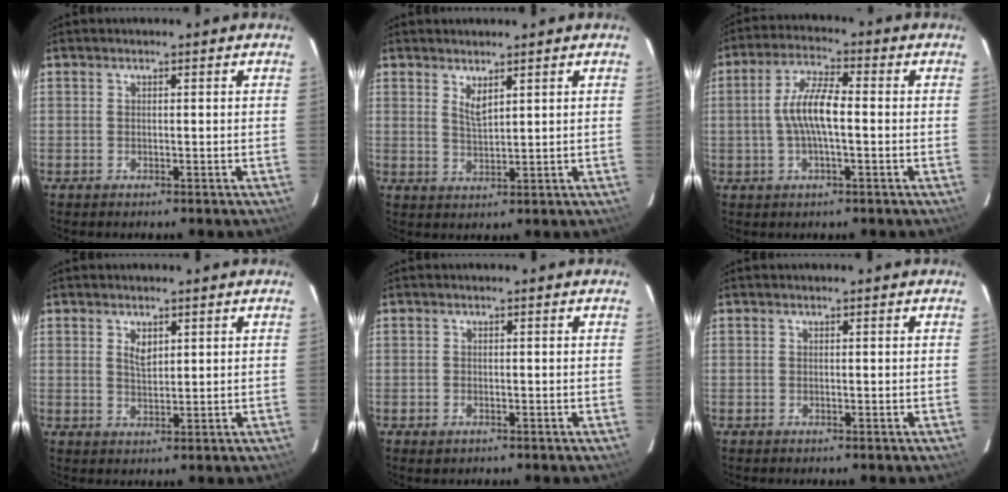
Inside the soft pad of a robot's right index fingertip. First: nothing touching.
{"total": 2.8, "force": [1.9, 0.6, 2.0], "torque": [-0.036, -0.005, 0.032]}
{"total": 8.0, "force": [-0.7, 2.2, 7.6], "torque": [-0.151, 0.012, -0.014]}
{"total": 2.7, "force": [1.2, 1.5, 1.9], "torque": [-0.031, 0.002, 0.023]}
{"total": 1.2, "force": [-0.7, 0.9, 0.4], "torque": [-0.007, -0.004, -0.011]}
{"total": 0.0}